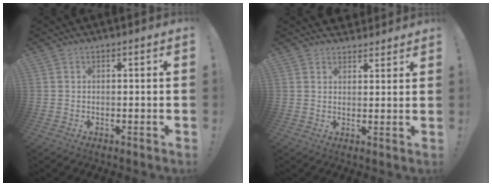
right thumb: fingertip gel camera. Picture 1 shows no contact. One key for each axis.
{"total": 3.1, "fx": 2.5, "fy": 1.8, "fz": 0.2, "tx": 0.006, "ty": -0.017, "tz": 0.046}